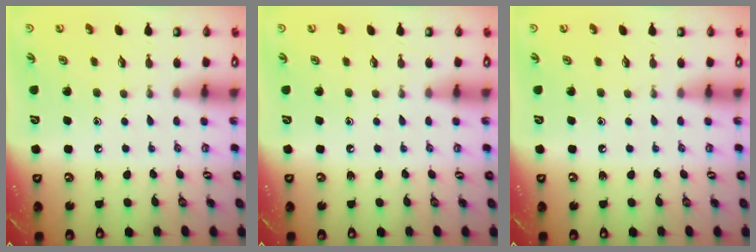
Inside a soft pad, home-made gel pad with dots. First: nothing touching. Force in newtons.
{"total": 0.0}
{"total": 0.0}